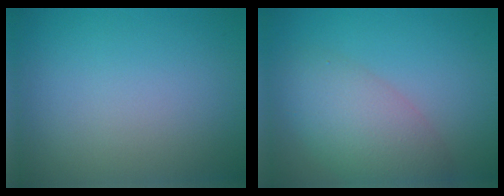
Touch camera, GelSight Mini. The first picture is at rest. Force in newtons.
{"total": 5.7, "press": 5.7, "slide": 0.3}